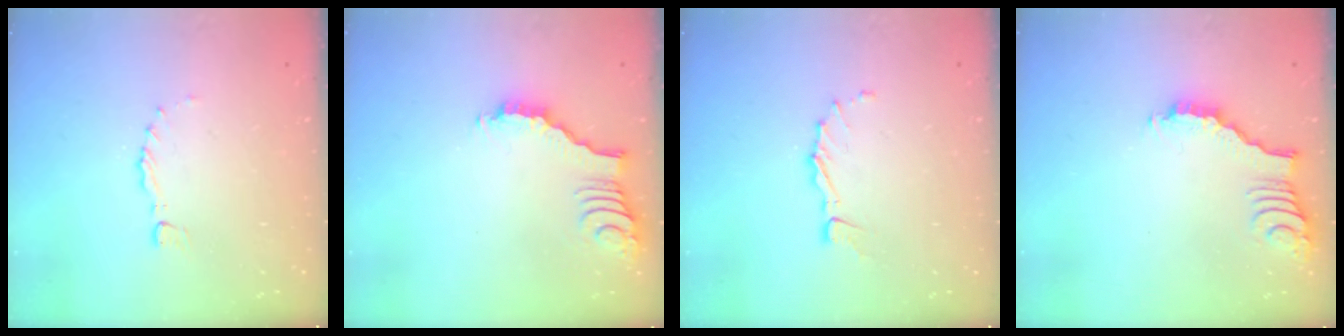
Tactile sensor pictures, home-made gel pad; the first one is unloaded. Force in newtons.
{"total": 2.6, "press": 2.6, "slide": 0.4}
{"total": 5.4, "press": 5.4, "slide": 0.3}
{"total": 2.6, "press": 2.6, "slide": 0.4}